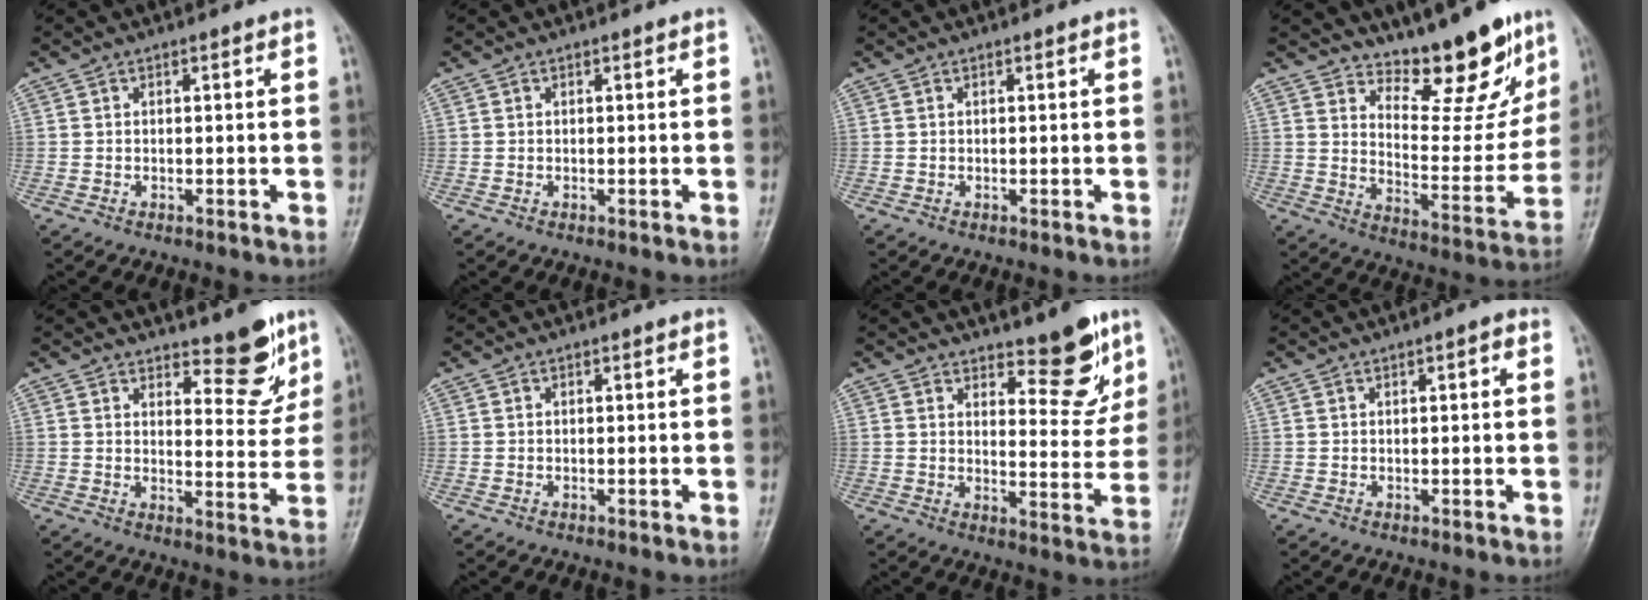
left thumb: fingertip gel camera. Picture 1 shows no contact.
{"total": 0.0}
{"total": 0.0}
{"total": 15.3, "force": [11.9, 5.4, 7.9], "torque": [-0.058, -0.093, 0.183]}
{"total": 8.9, "force": [6.5, 3.5, 5.0], "torque": [-0.031, -0.050, 0.095]}
{"total": 0.0}
{"total": 9.9, "force": [6.9, 3.9, 5.9], "torque": [-0.042, -0.052, 0.103]}
{"total": 1.6, "force": [0.6, 0.7, 1.4], "torque": [-0.015, 0.002, 0.007]}